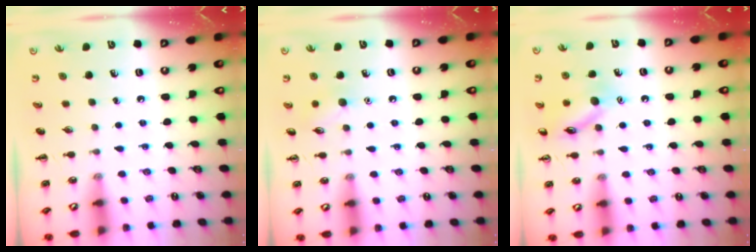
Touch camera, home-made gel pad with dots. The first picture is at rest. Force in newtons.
{"total": 7.7, "press": 7.5, "slide": 1.6}
{"total": 11.7, "press": 11.6, "slide": 0.9}